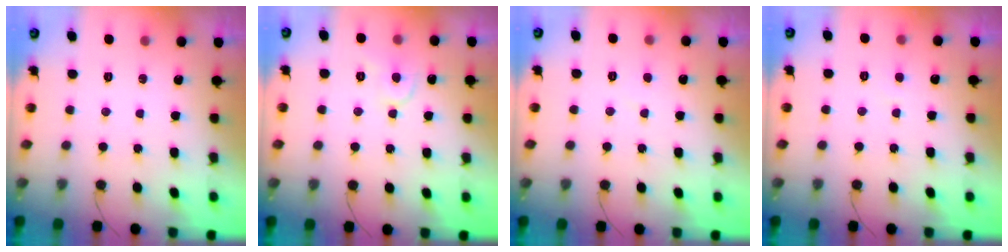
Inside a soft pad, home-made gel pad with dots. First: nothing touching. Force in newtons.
{"total": 7.1, "press": 7.0, "slide": 0.9}
{"total": 1.4, "press": 1.3, "slide": 0.1}
{"total": 2.1, "press": 2.1, "slide": 0.1}